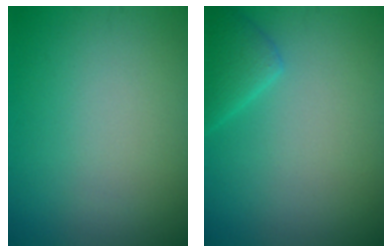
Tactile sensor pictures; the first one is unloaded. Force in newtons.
{"total": 2.2, "press": 2.2, "slide": 0.1}